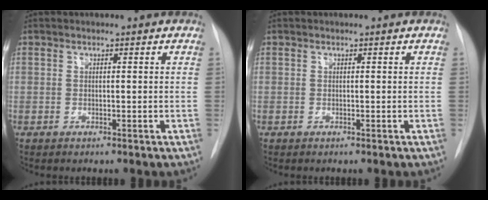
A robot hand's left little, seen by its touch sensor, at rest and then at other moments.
{"total": 0.0}